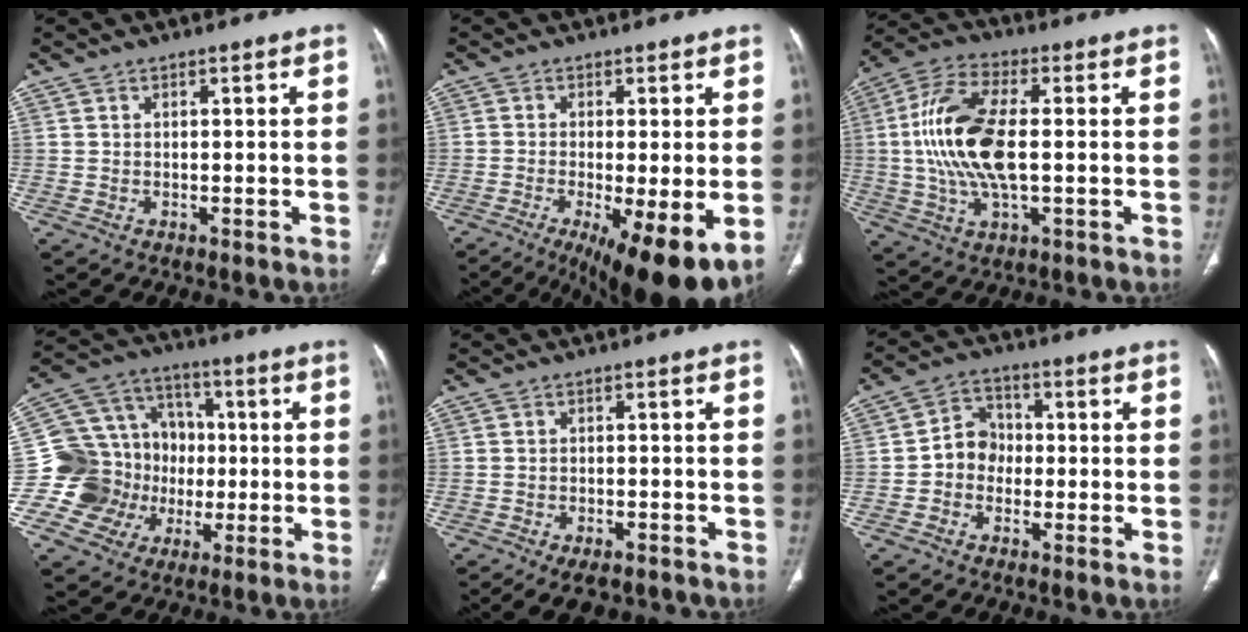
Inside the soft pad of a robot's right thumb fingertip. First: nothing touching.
{"total": 13.7, "force": [-5.0, 3.6, 12.3], "torque": [-0.172, -0.021, -0.069]}
{"total": 16.2, "force": [0.3, 6.9, 14.6], "torque": [-0.315, 0.014, 0.005]}
{"total": 17.1, "force": [-2.3, 15.6, 6.5], "torque": [-0.085, 0.059, -0.031]}
{"total": 7.6, "force": [-5.6, 3.5, 3.8], "torque": [-0.051, 0.016, -0.080]}
{"total": 6.0, "force": [-1.2, 5.2, 2.8], "torque": [-0.024, 0.025, -0.034]}